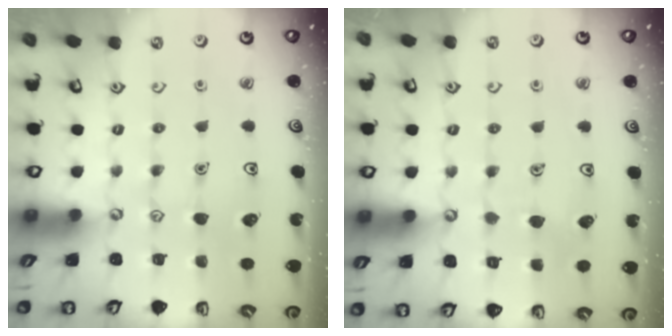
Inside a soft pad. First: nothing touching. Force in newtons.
{"total": 3.9, "press": 3.9, "slide": 0.4}